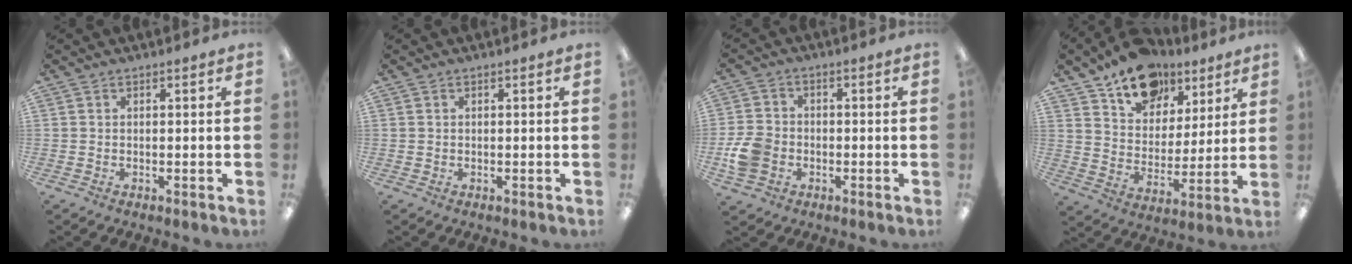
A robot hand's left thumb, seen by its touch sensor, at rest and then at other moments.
{"total": 0.5, "force": [0.2, 0.5, 0.1], "torque": [-0.002, 0.005, 0.002]}
{"total": 8.1, "force": [-2.1, 6.6, 4.3], "torque": [-0.088, 0.015, -0.039]}
{"total": 14.5, "force": [10.5, 8.7, 4.7], "torque": [-0.075, -0.065, 0.194]}